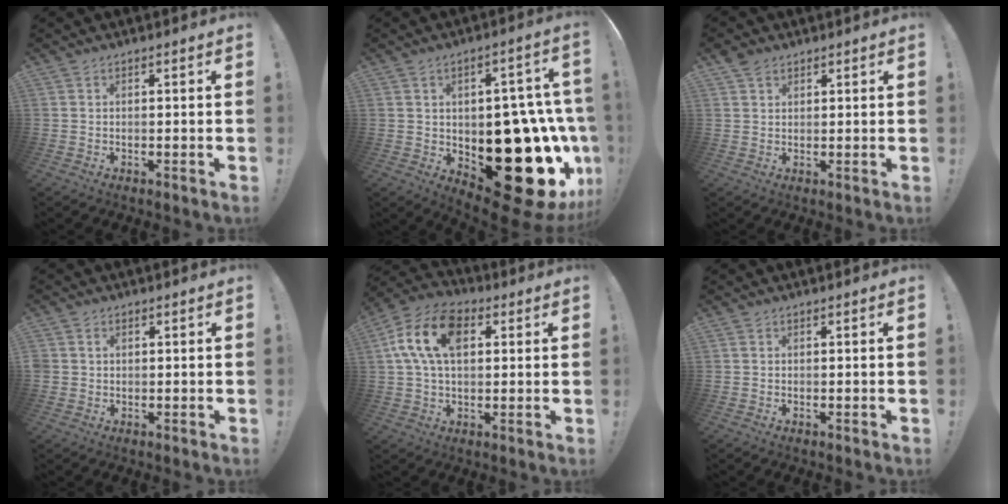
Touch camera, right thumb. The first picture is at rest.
{"total": 28.9, "force": [-4.4, 16.6, 23.2], "torque": [-0.290, 0.010, -0.023]}
{"total": 3.0, "force": [2.0, 1.9, 1.1], "torque": [-0.018, -0.007, 0.038]}
{"total": 1.7, "force": [0.4, 1.6, 0.6], "torque": [-0.007, 0.000, 0.007]}
{"total": 15.5, "force": [4.3, 9.7, 11.2], "torque": [-0.219, 0.013, 0.080]}
{"total": 0.0}